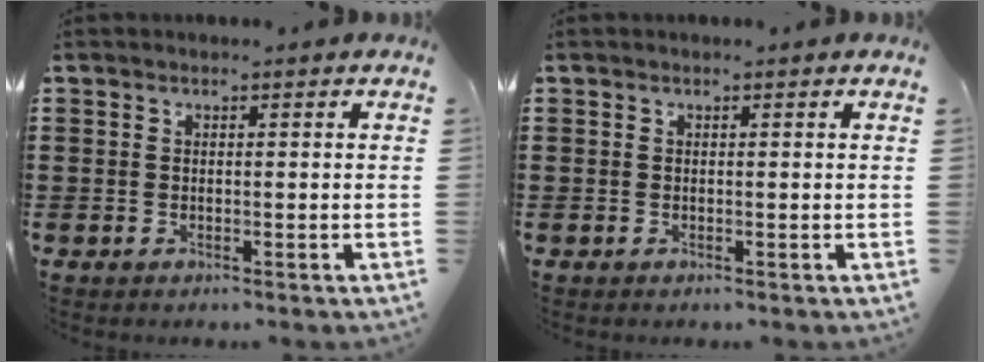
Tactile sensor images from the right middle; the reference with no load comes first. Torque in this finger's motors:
{"motor_torque": [-1.26, -0.87, 0.04, -0.01]}